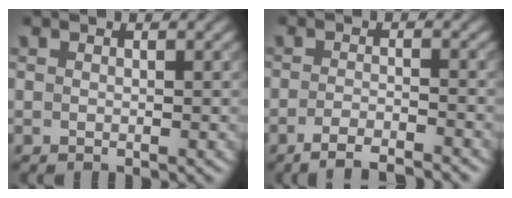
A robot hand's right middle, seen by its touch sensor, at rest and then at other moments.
{"total": 3.8, "force": [-3.0, 0.7, 2.3], "torque": [-0.032, 0.002, -0.054]}